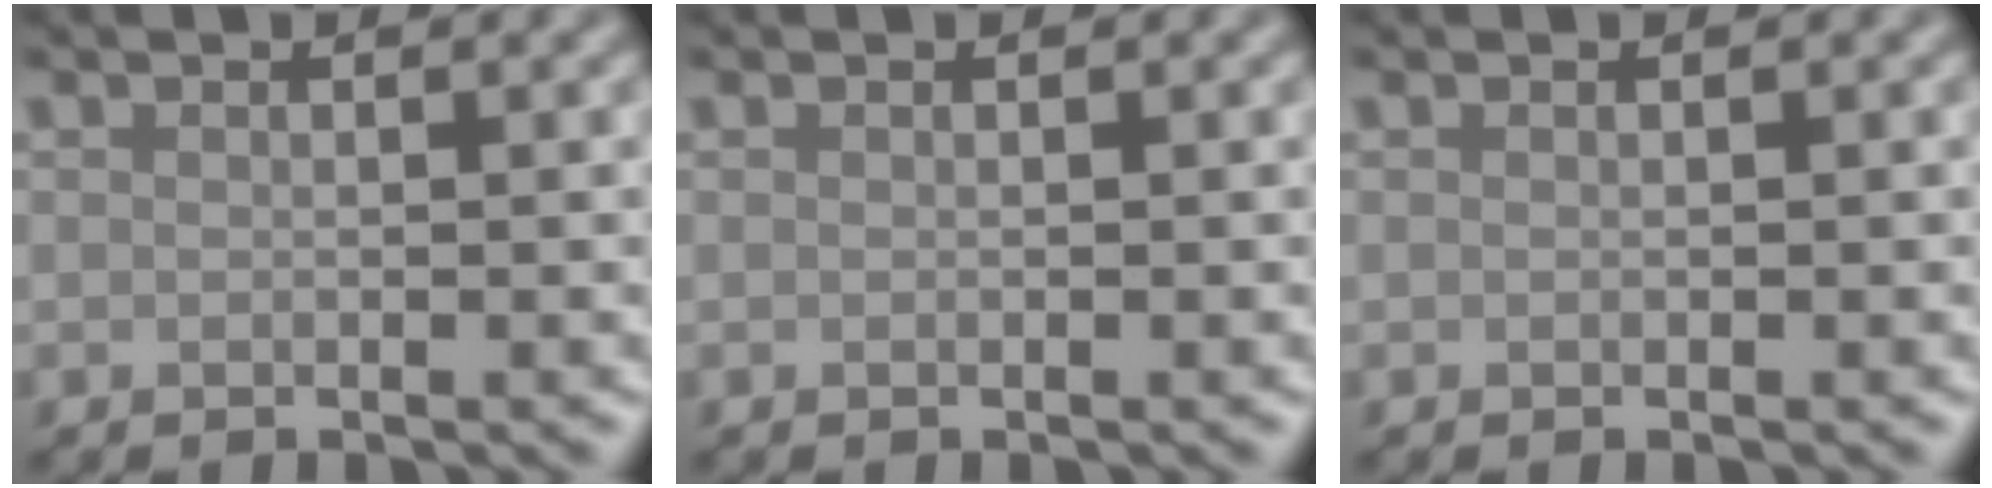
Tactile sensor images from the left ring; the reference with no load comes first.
{"total": 0.0}
{"total": 0.0}